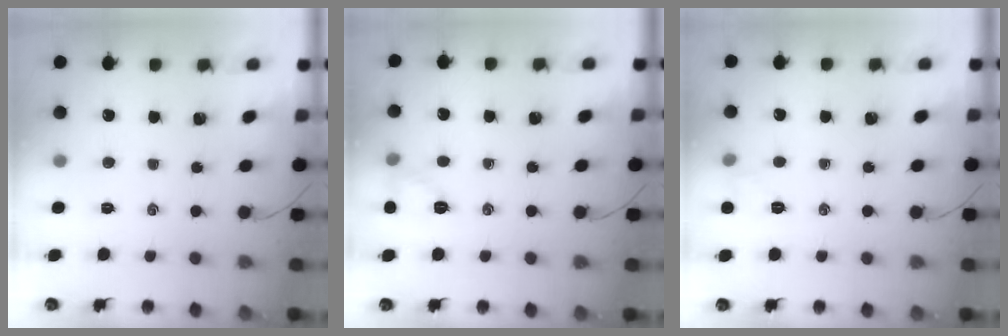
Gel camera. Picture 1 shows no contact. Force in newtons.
{"total": 7.3, "press": 7.2, "slide": 1.2}
{"total": 5.0, "press": 4.7, "slide": 1.5}